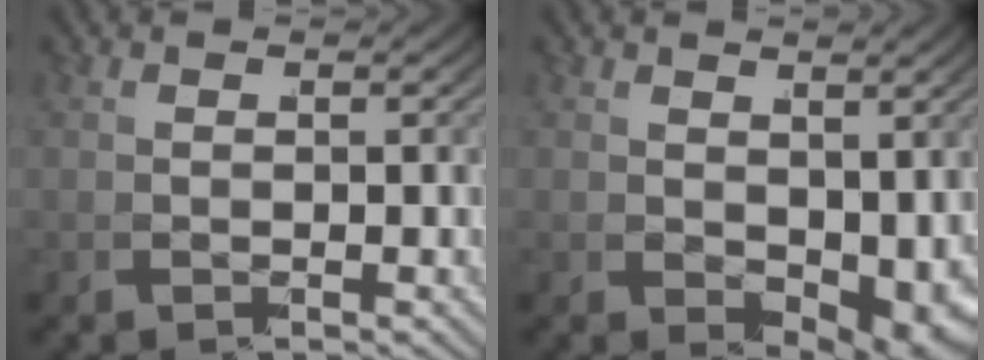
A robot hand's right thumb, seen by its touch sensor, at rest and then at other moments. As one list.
[{"total": 2.7, "force": [0.4, 1.4, 2.3], "torque": [-0.040, -0.016, 0.020]}]